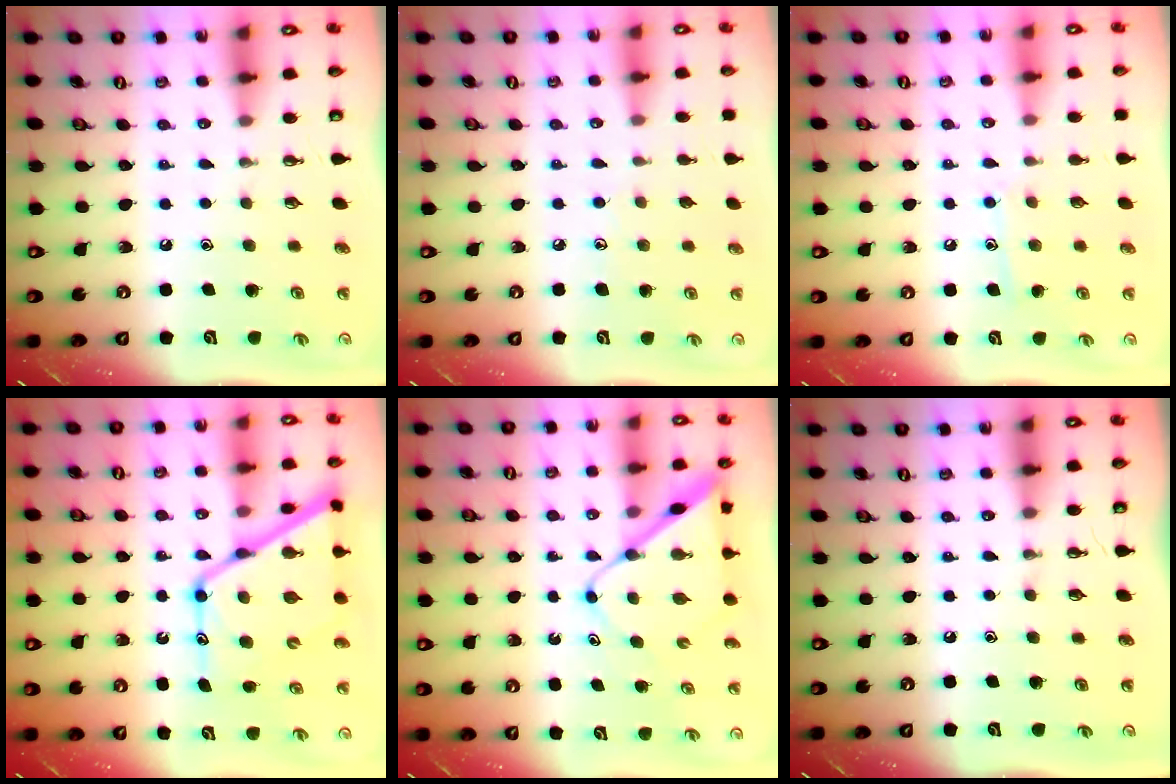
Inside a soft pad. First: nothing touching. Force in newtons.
{"total": 4.6, "press": 4.5, "slide": 0.4}
{"total": 7.3, "press": 7.3, "slide": 0.6}
{"total": 18.1, "press": 18.1, "slide": 1.6}
{"total": 9.4, "press": 9.4, "slide": 0.7}
{"total": 0.0}